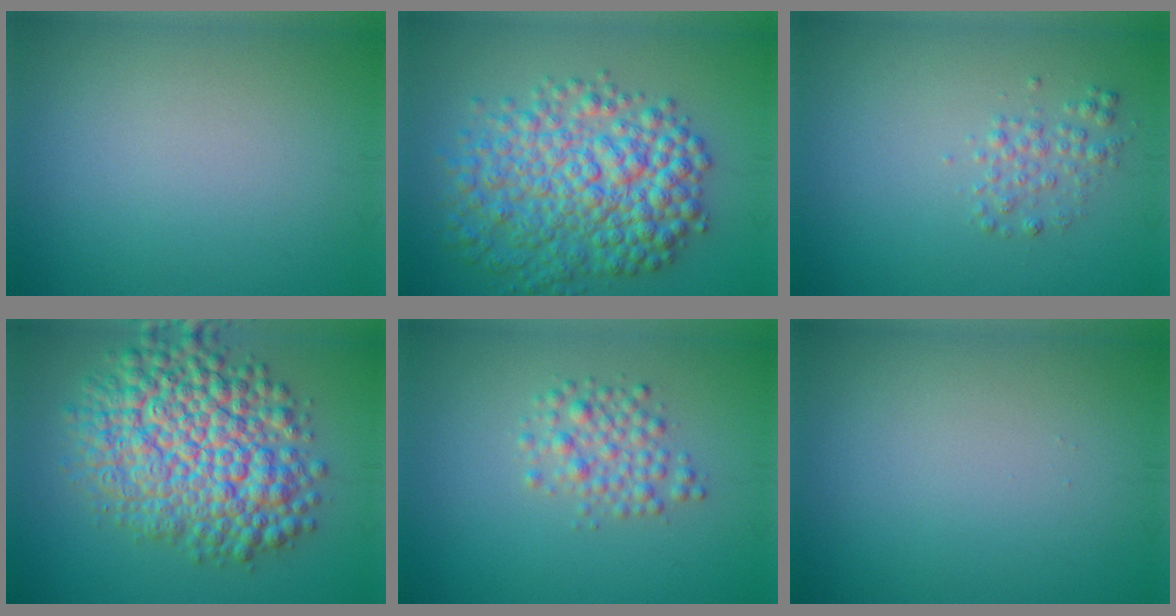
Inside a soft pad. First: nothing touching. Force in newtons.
{"total": 8.5, "press": 8.5, "slide": 0.1}
{"total": 1.6, "press": 1.6, "slide": 0.0}
{"total": 11.2, "press": 11.2, "slide": 0.3}
{"total": 2.6, "press": 2.6, "slide": 0.1}
{"total": 0.0}